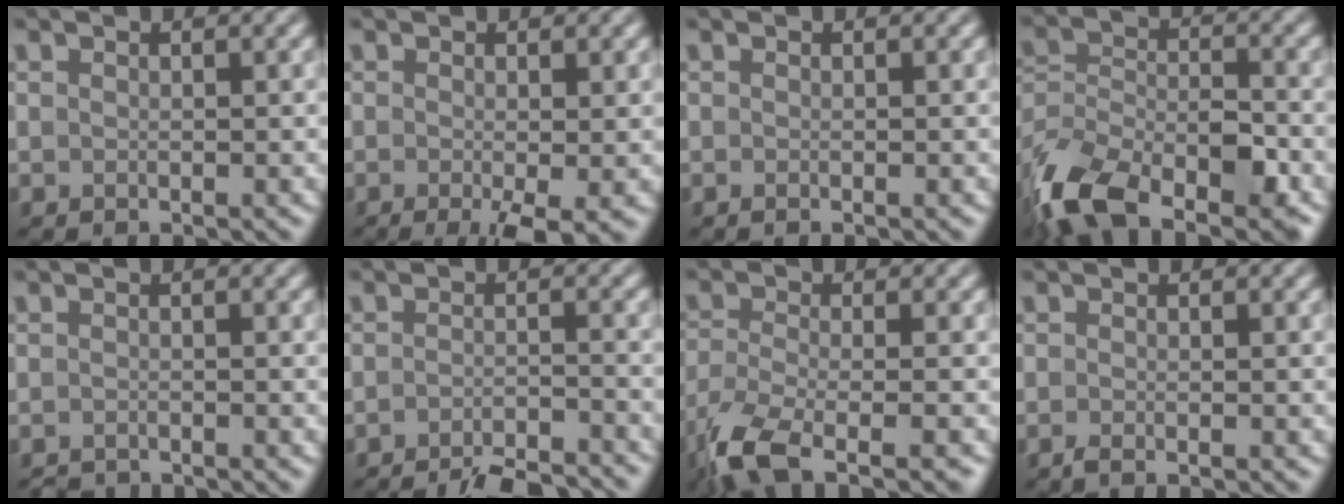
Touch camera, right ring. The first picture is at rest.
{"total": 3.9, "force": [-1.6, 0.9, 3.5], "torque": [-0.062, -0.003, -0.028]}
{"total": 0.0}
{"total": 12.5, "force": [-8.5, 5.7, 7.1], "torque": [-0.140, -0.008, -0.159]}
{"total": 2.1, "force": [-2.1, 0.3, 0.2], "torque": [-0.003, -0.005, -0.042]}
{"total": 5.8, "force": [-5.1, 0.6, 2.5], "torque": [-0.044, -0.001, -0.080]}
{"total": 9.3, "force": [-6.7, 2.8, 5.9], "torque": [-0.132, -0.030, -0.128]}
{"total": 0.7, "force": [-0.6, -0.1, 0.4], "torque": [-0.010, 0.000, -0.015]}